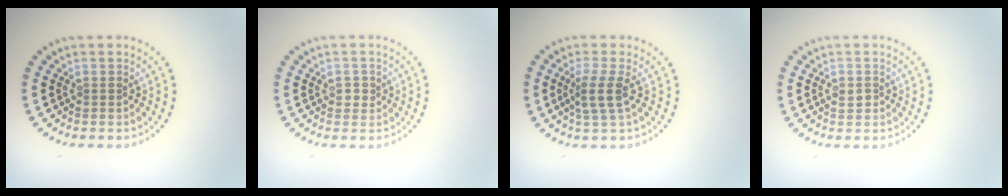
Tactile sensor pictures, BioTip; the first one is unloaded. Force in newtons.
{"total": 1.2, "press": 1.1, "slide": 0.5}
{"total": 2.6, "press": 2.1, "slide": 1.4}
{"total": 1.1, "press": 1.1, "slide": 0.2}